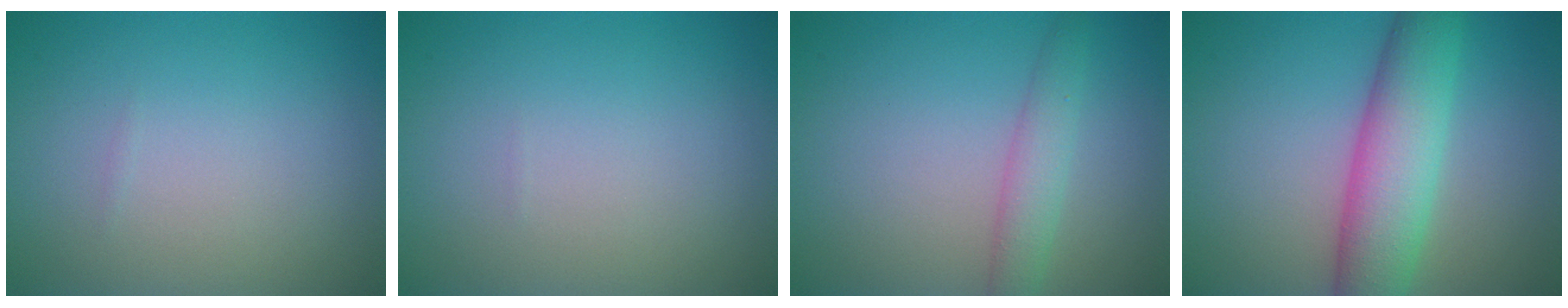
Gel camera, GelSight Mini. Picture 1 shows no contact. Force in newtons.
{"total": 0.0}
{"total": 2.6, "press": 2.6, "slide": 0.1}
{"total": 7.2, "press": 7.2, "slide": 0.1}